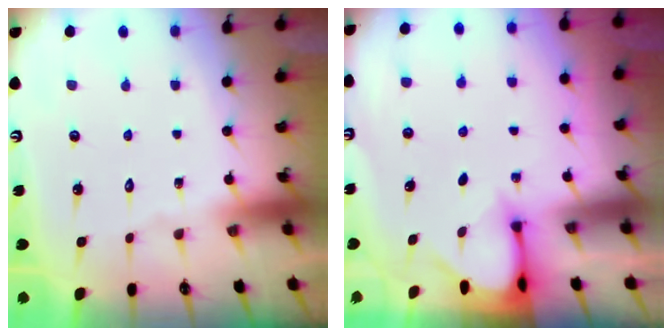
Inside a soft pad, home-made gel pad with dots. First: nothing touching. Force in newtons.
{"total": 3.4, "press": 3.4, "slide": 0.3}